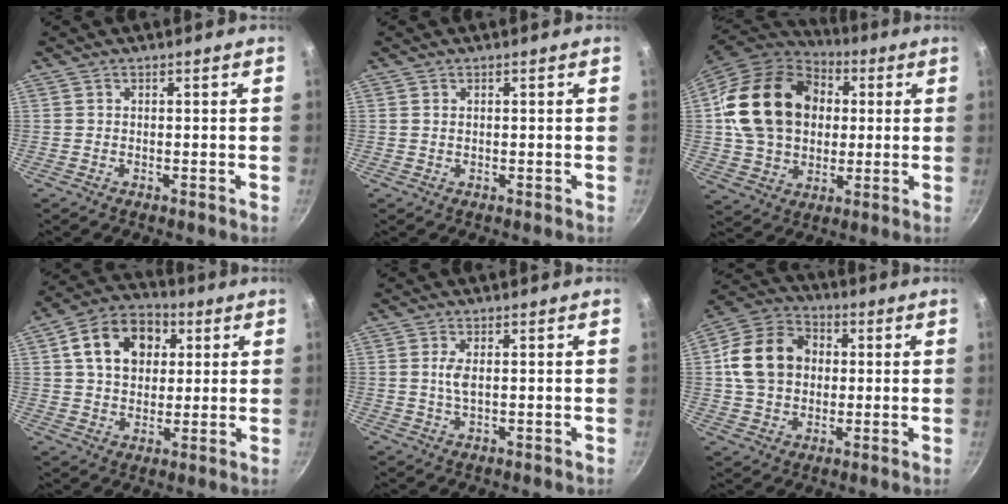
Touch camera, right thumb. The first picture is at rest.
{"total": 0.6, "force": [0.2, 0.4, 0.4], "torque": [-0.009, 0.000, 0.003]}
{"total": 22.9, "force": [3.5, 17.8, 13.9], "torque": [-0.225, 0.024, 0.066]}
{"total": 14.2, "force": [4.1, 10.5, 8.7], "torque": [-0.121, 0.013, 0.055]}
{"total": 2.7, "force": [0.4, 1.0, 2.5], "torque": [-0.055, -0.001, 0.008]}
{"total": 14.5, "force": [1.5, 11.6, 8.5], "torque": [-0.123, 0.019, 0.014]}